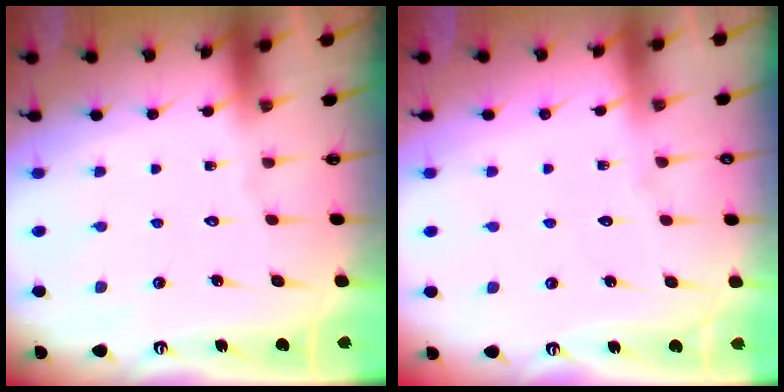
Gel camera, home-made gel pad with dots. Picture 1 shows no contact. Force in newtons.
{"total": 2.7, "press": 2.6, "slide": 0.5}